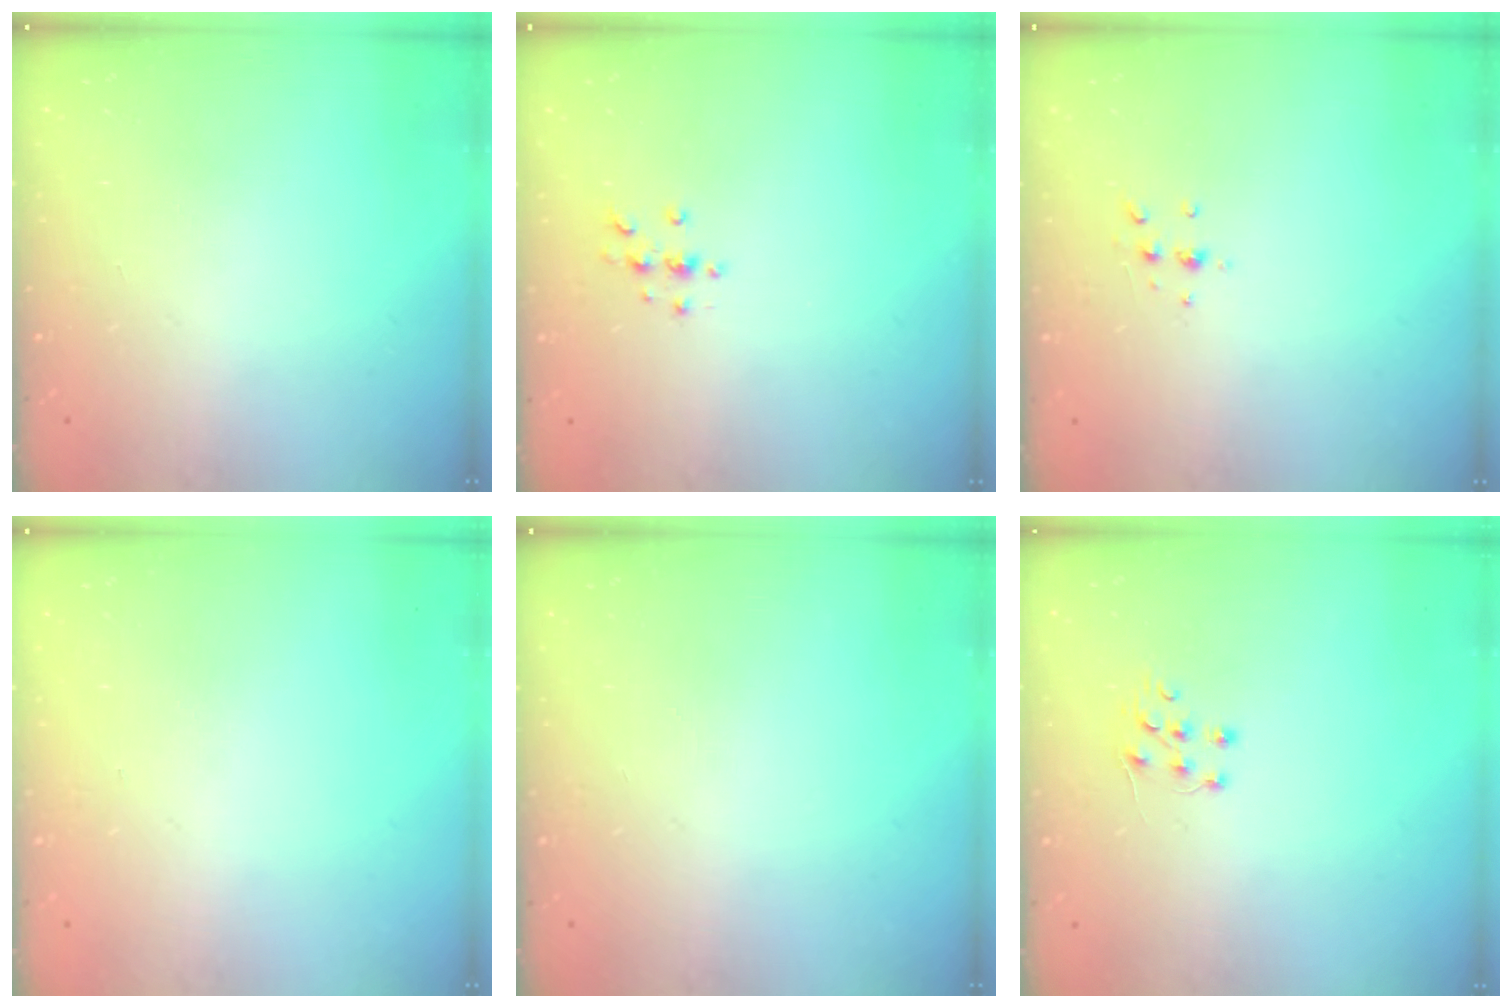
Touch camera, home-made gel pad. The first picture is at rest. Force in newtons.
{"total": 3.0, "press": 3.0, "slide": 0.4}
{"total": 6.1, "press": 6.1, "slide": 0.7}
{"total": 0.0}
{"total": 0.0}
{"total": 4.7, "press": 4.7, "slide": 0.3}